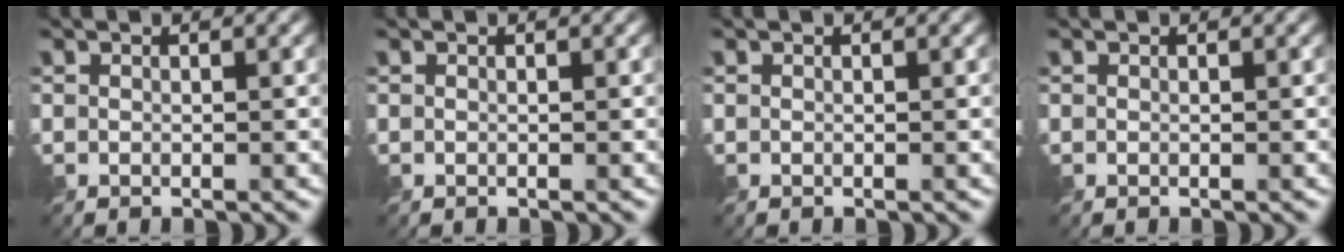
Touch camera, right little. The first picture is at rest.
{"total": 0.0}
{"total": 0.0}
{"total": 0.0}